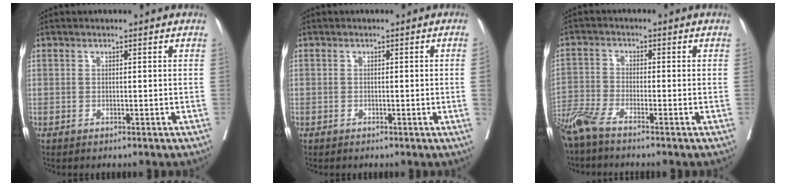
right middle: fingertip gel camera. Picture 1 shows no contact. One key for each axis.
{"total": 0.8, "fx": -0.3, "fy": 0.0, "fz": 0.8, "tx": -0.009, "ty": 0.002, "tz": -0.006}
{"total": 5.3, "fx": -4.5, "fy": 0.1, "fz": 2.9, "tx": -0.065, "ty": -0.015, "tz": -0.094}